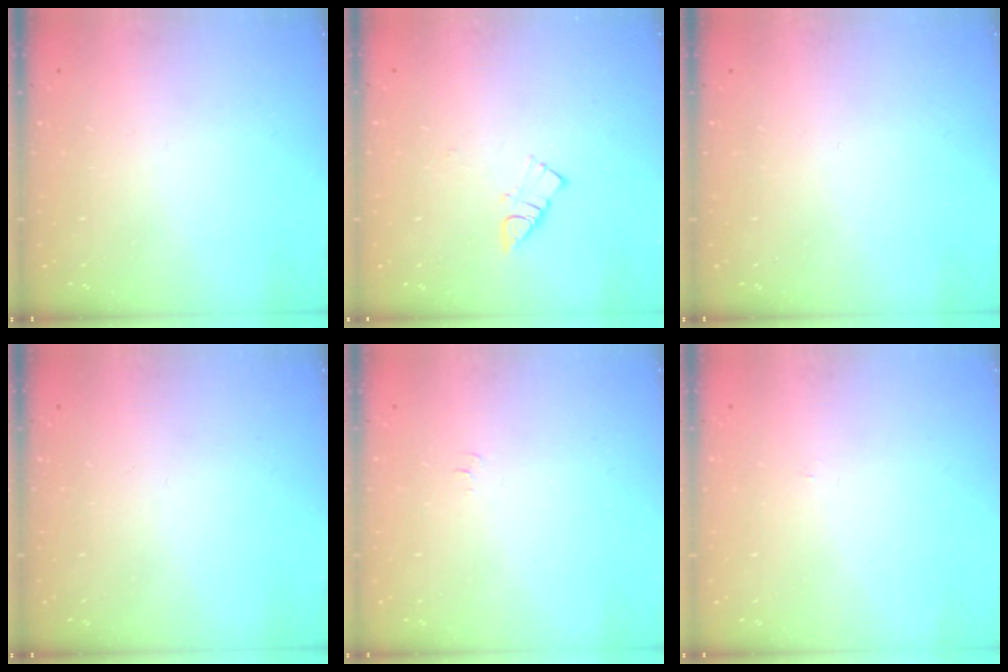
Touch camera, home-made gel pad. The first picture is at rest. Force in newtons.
{"total": 3.9, "press": 3.9, "slide": 0.5}
{"total": 0.0}
{"total": 0.0}
{"total": 4.3, "press": 4.2, "slide": 0.6}
{"total": 2.2, "press": 2.2, "slide": 0.3}